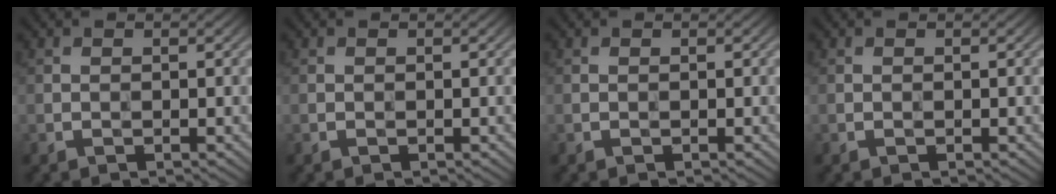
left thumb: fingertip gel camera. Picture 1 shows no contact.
{"total": 0.0}
{"total": 0.0}
{"total": 0.0}